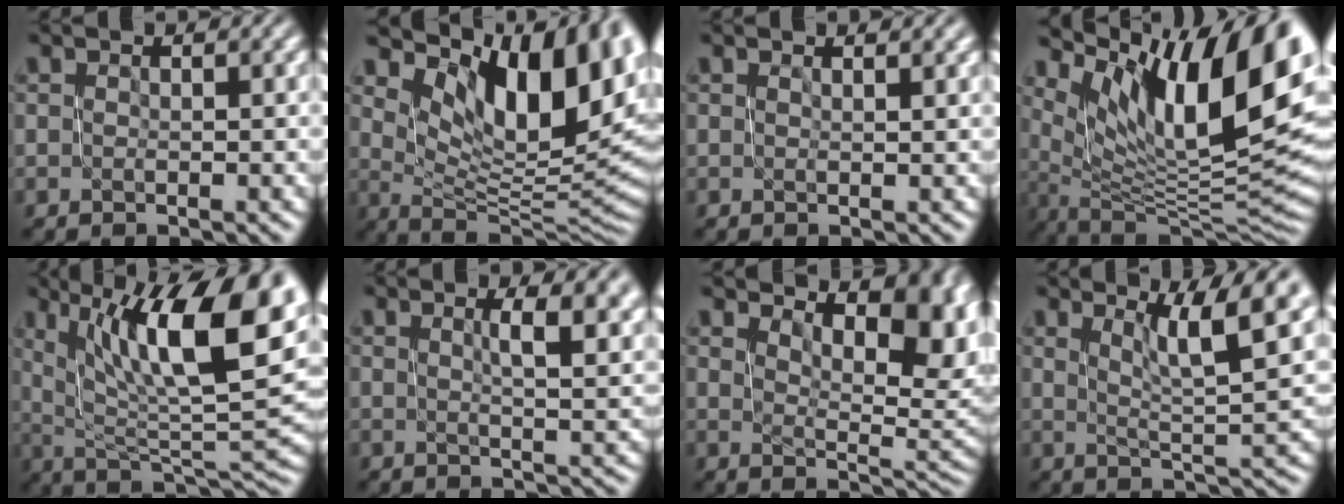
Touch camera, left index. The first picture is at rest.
{"total": 12.9, "force": [5.9, 5.8, 9.9], "torque": [-0.140, 0.000, 0.112]}
{"total": 1.1, "force": [0.7, 0.4, 0.7], "torque": [-0.002, 0.002, 0.010]}
{"total": 14.5, "force": [6.9, 5.0, 11.7], "torque": [-0.193, 0.015, 0.130]}
{"total": 13.7, "force": [5.0, 4.3, 12.0], "torque": [-0.171, 0.003, 0.085]}
{"total": 5.7, "force": [1.7, 1.9, 5.1], "torque": [-0.057, 0.001, 0.026]}
{"total": 9.6, "force": [5.2, 3.9, 7.0], "torque": [-0.093, 0.004, 0.093]}
{"total": 7.5, "force": [3.6, 1.8, 6.3], "torque": [-0.088, 0.002, 0.065]}